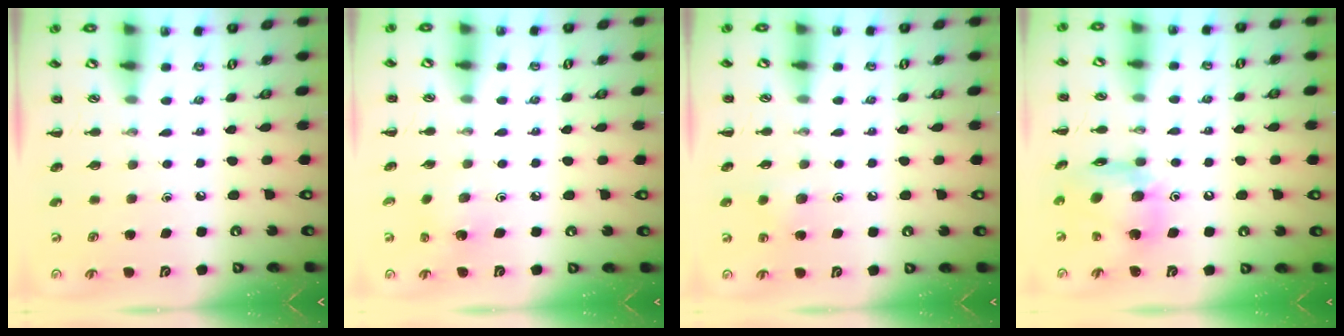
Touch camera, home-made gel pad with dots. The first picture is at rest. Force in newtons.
{"total": 2.0, "press": 1.9, "slide": 0.8}
{"total": 4.9, "press": 4.8, "slide": 1.1}
{"total": 14.4, "press": 14.2, "slide": 2.2}